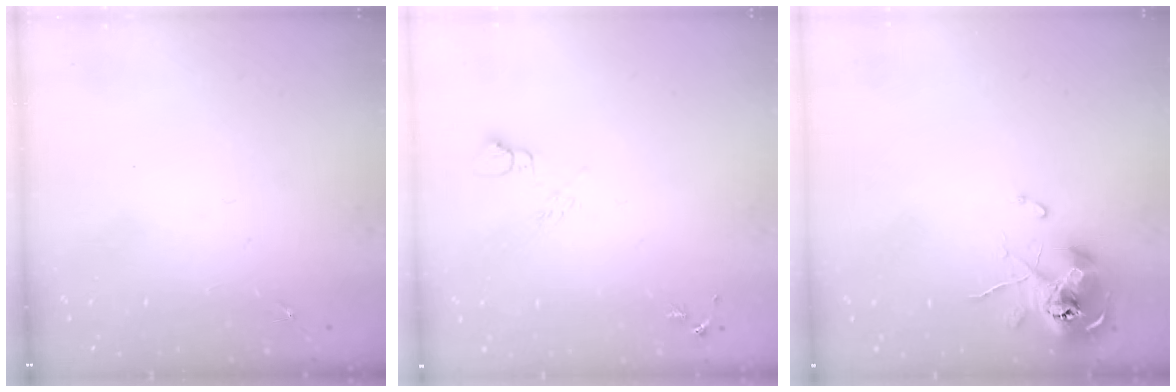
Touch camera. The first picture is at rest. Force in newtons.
{"total": 6.6, "press": 6.5, "slide": 0.8}
{"total": 10.0, "press": 9.9, "slide": 1.1}